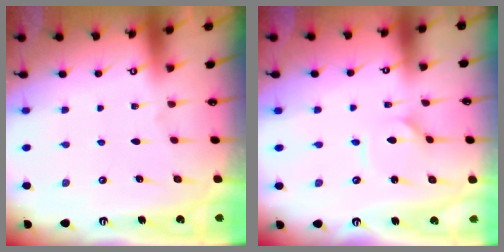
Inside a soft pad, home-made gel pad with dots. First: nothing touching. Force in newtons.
{"total": 1.8, "press": 1.8, "slide": 0.2}